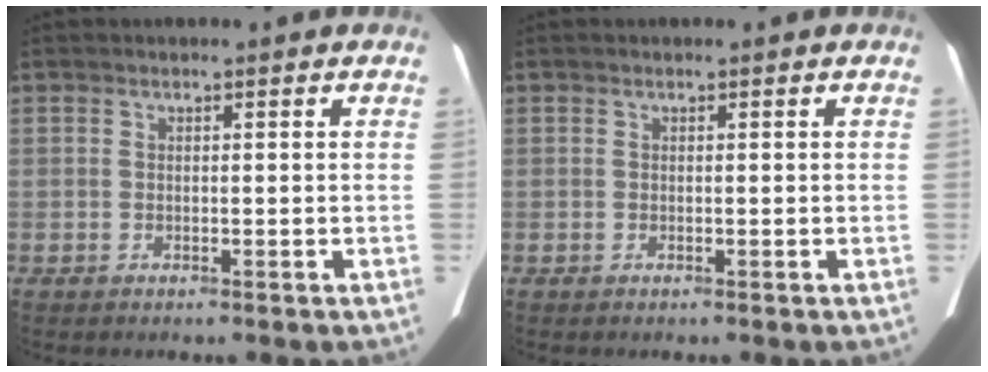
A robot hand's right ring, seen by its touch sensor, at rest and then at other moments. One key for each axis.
{"total": 0.0}